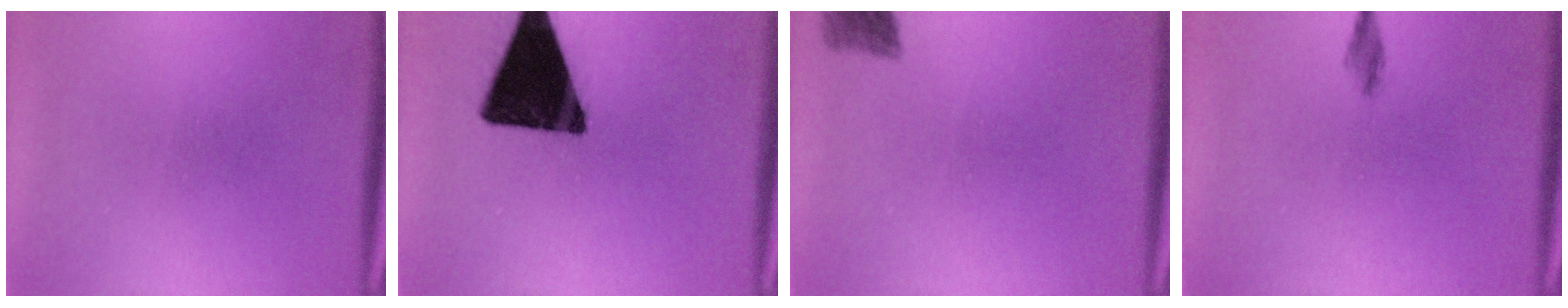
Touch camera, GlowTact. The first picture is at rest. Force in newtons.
{"total": 19.4}
{"total": 2.8}
{"total": 1.3}